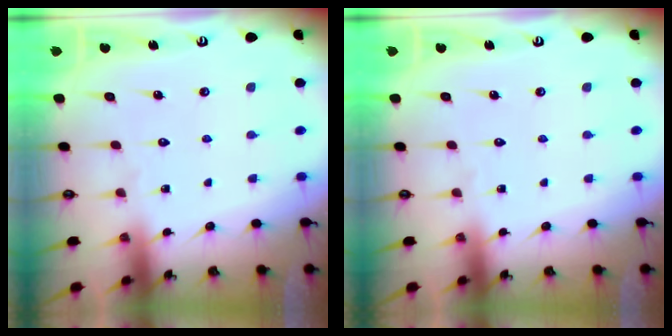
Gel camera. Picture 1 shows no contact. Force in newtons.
{"total": 0.0}